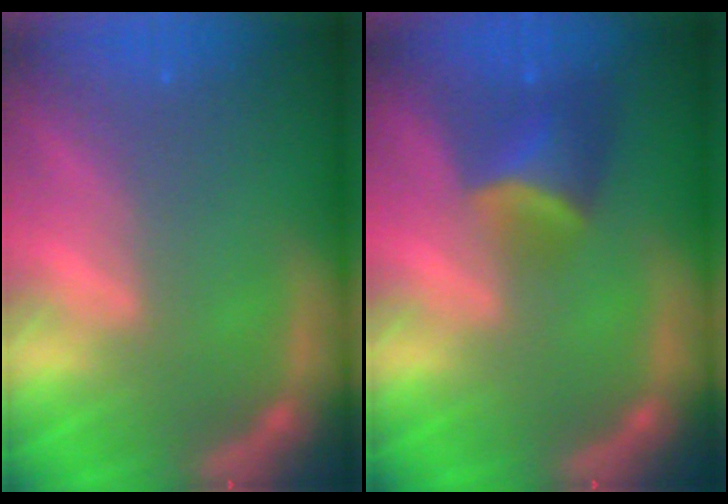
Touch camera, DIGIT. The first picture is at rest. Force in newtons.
{"total": 4.4}